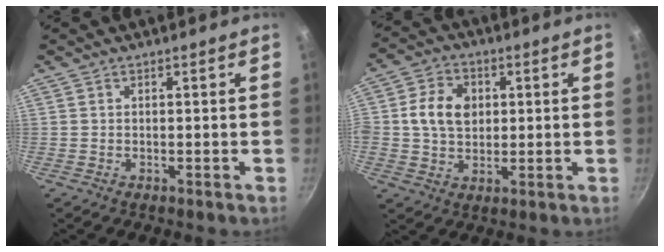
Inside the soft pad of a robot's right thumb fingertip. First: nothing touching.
{"total": 9.0, "force": [1.3, 6.9, 5.6], "torque": [-0.082, 0.005, 0.012]}